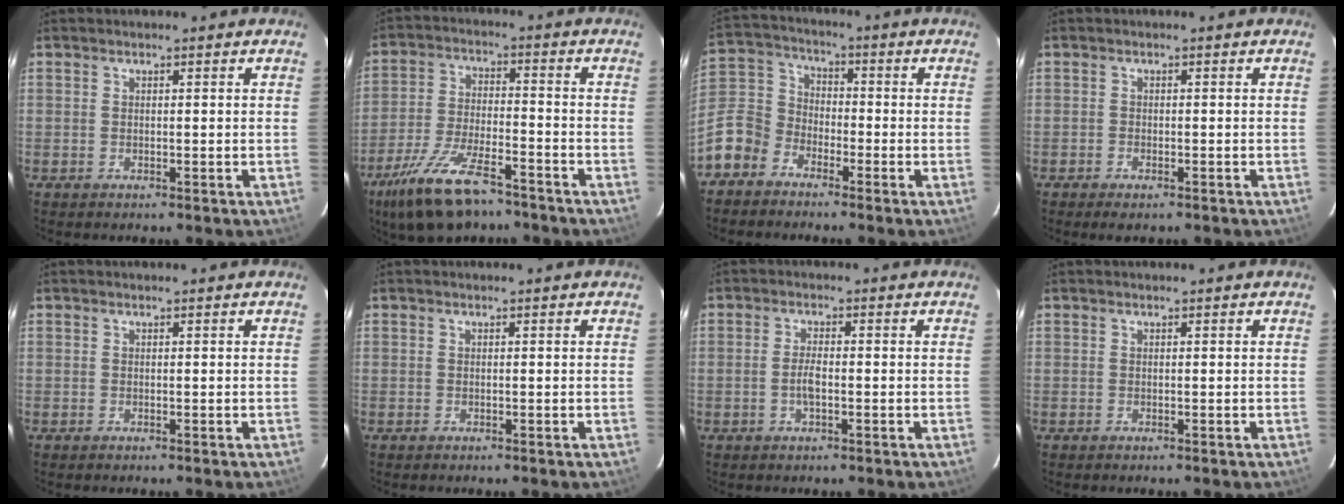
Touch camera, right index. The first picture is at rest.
{"total": 14.6, "force": [-10.5, 5.1, 8.9], "torque": [-0.196, -0.026, -0.190]}
{"total": 11.3, "force": [-6.9, 8.2, 3.5], "torque": [-0.096, 0.037, -0.147]}
{"total": 2.1, "force": [-1.5, 0.9, 1.1], "torque": [-0.029, -0.005, -0.029]}
{"total": 0.0}
{"total": 0.0}
{"total": 3.1, "force": [-0.8, 1.1, 2.8], "torque": [-0.056, 0.001, -0.014]}
{"total": 0.0}